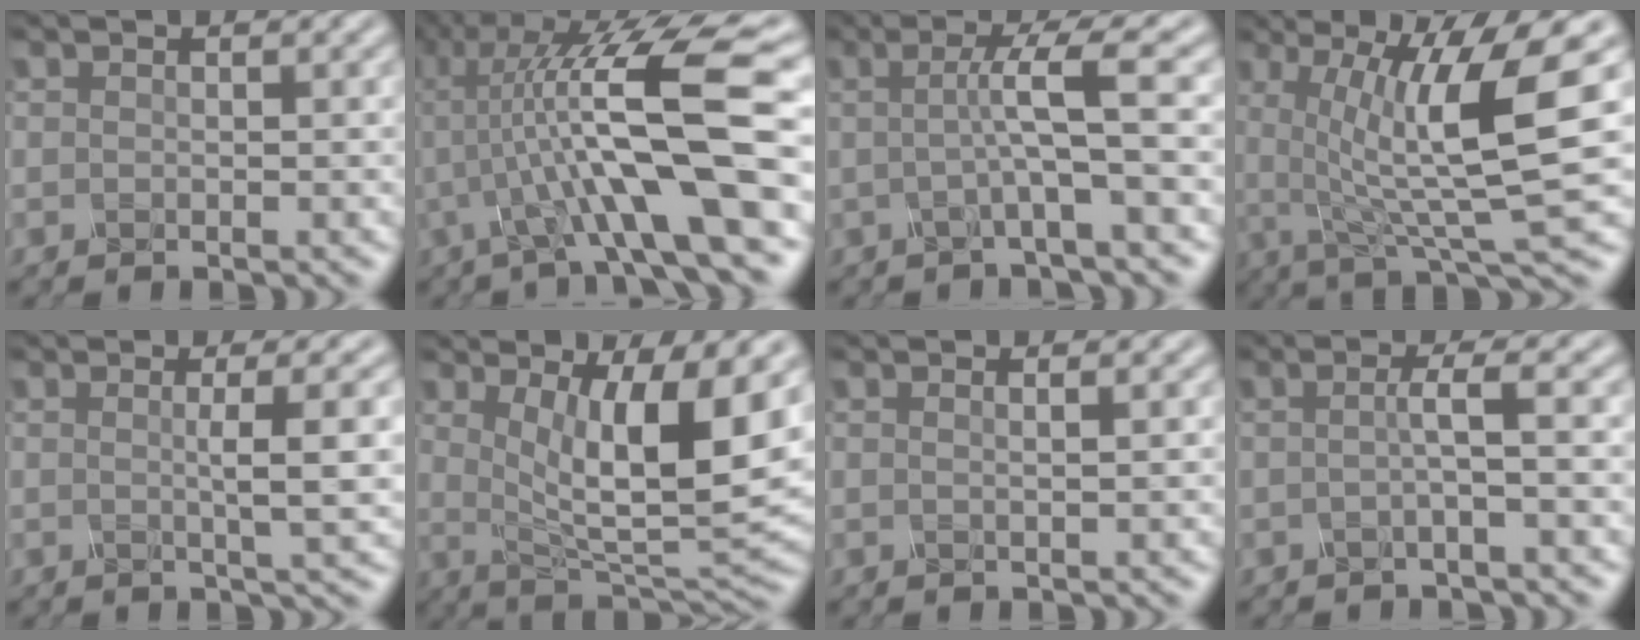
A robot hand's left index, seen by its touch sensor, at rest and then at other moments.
{"total": 13.6, "force": [-0.6, 2.2, 13.4], "torque": [-0.237, 0.028, -0.002]}
{"total": 4.3, "force": [-0.1, 0.2, 4.3], "torque": [-0.075, 0.001, -0.003]}
{"total": 10.6, "force": [1.5, 2.0, 10.3], "torque": [-0.182, -0.003, 0.034]}
{"total": 4.2, "force": [0.3, 0.6, 4.1], "torque": [-0.060, 0.004, 0.007]}
{"total": 10.8, "force": [2.3, 2.8, 10.1], "torque": [-0.156, -0.012, 0.045]}
{"total": 2.2, "force": [1.1, 1.0, 1.6], "torque": [-0.005, 0.011, -0.014]}
{"total": 2.2, "force": [-0.3, 0.3, 2.2], "torque": [-0.039, -0.002, -0.010]}